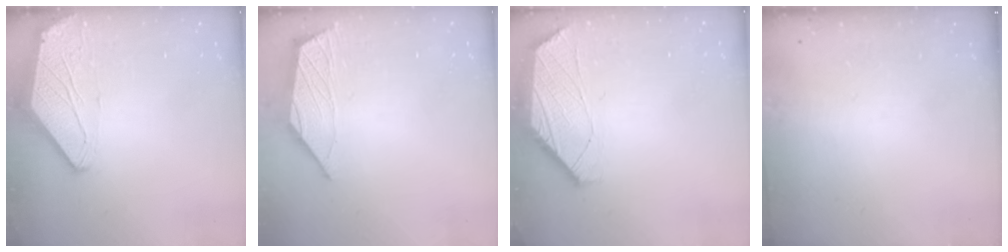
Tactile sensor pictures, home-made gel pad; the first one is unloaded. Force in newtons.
{"total": 2.4, "press": 2.4, "slide": 0.5}
{"total": 1.0, "press": 0.9, "slide": 0.5}
{"total": 0.0}